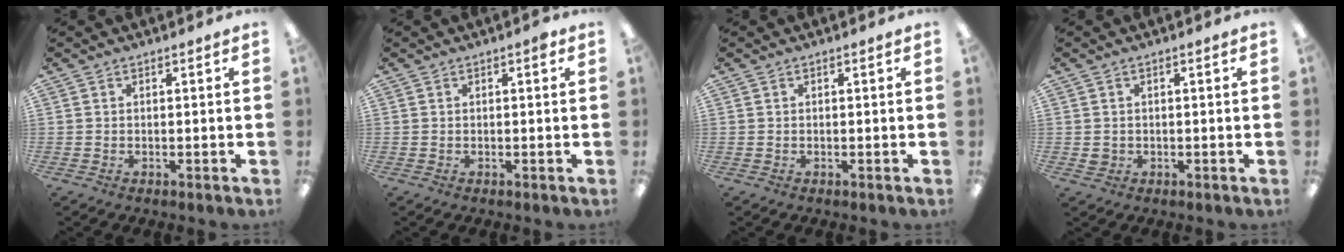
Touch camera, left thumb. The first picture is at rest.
{"total": 1.2, "force": [0.4, 0.4, 1.0], "torque": [-0.014, 0.001, 0.004]}
{"total": 0.0}
{"total": 2.2, "force": [-0.4, 2.0, 0.8], "torque": [-0.016, 0.004, -0.008]}